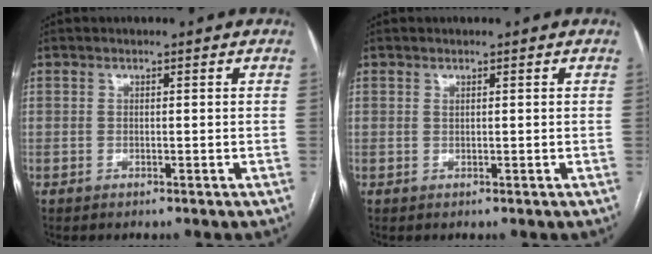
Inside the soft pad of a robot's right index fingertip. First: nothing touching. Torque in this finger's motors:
{"motor_torque": [-0.04, -0.04, -0.02, 0.00]}